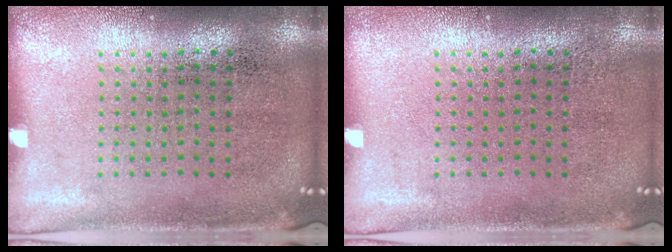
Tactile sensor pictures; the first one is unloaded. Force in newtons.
{"total": 0.0}